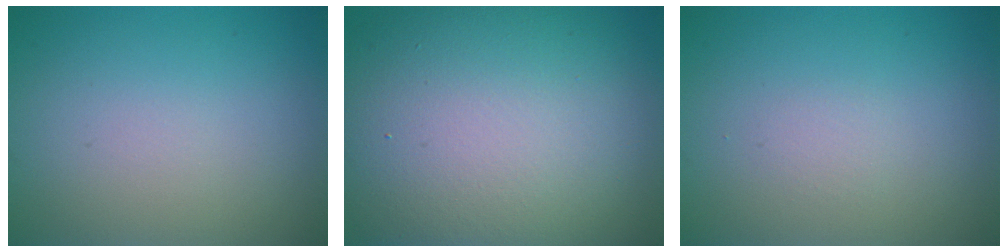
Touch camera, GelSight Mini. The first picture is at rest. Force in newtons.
{"total": 16.8, "press": 16.8, "slide": 0.8}
{"total": 0.0}